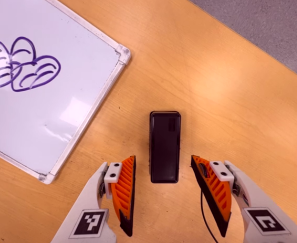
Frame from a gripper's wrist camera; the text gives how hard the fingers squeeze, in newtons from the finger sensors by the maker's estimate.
{"total": 0.0}